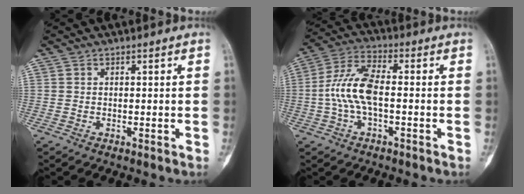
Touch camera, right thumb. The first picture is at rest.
{"total": 9.9, "force": [-1.0, 4.1, 9.0], "torque": [-0.202, 0.032, -0.024]}